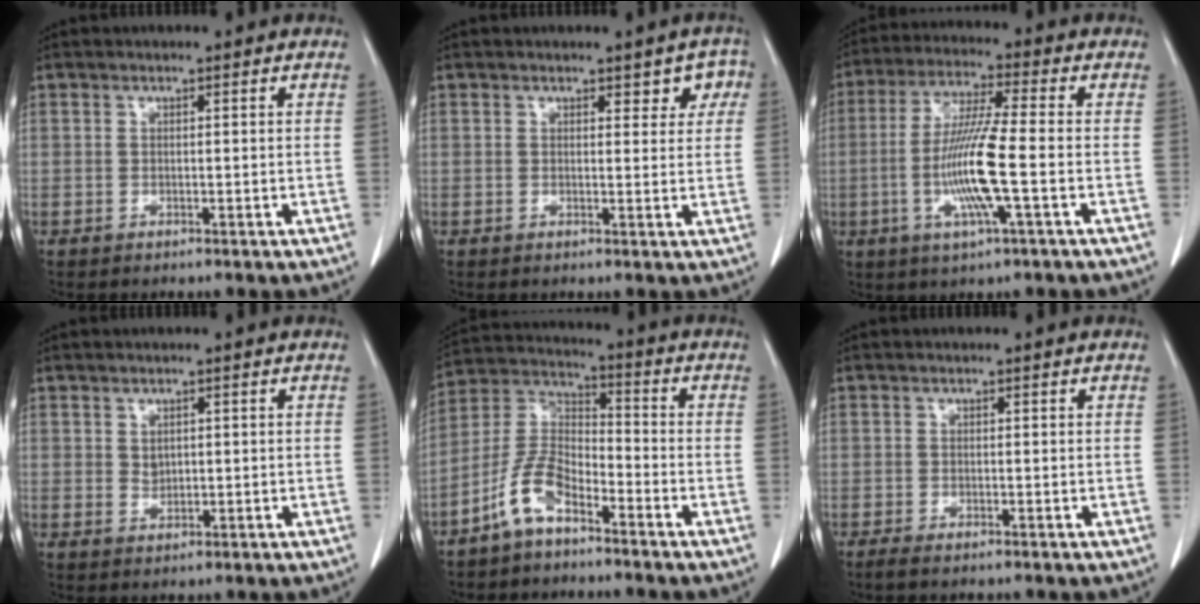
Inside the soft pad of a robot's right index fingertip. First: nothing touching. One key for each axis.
{"total": 3.6, "fx": 2.0, "fy": 2.1, "fz": 2.2, "tx": -0.006, "ty": 0.007, "tz": 0.020}
{"total": 11.3, "fx": -2.3, "fy": -0.1, "fz": 11.0, "tx": -0.217, "ty": -0.009, "tz": -0.049}
{"total": 1.5, "fx": 0.6, "fy": 1.1, "fz": 0.8, "tx": -0.009, "ty": -0.003, "tz": 0.017}
{"total": 8.4, "fx": -5.5, "fy": 3.2, "fz": 5.4, "tx": -0.127, "ty": 0.009, "tz": -0.115}
{"total": 1.3, "fx": -1.0, "fy": 0.1, "fz": 0.8, "tx": -0.019, "ty": -0.005, "tz": -0.018}